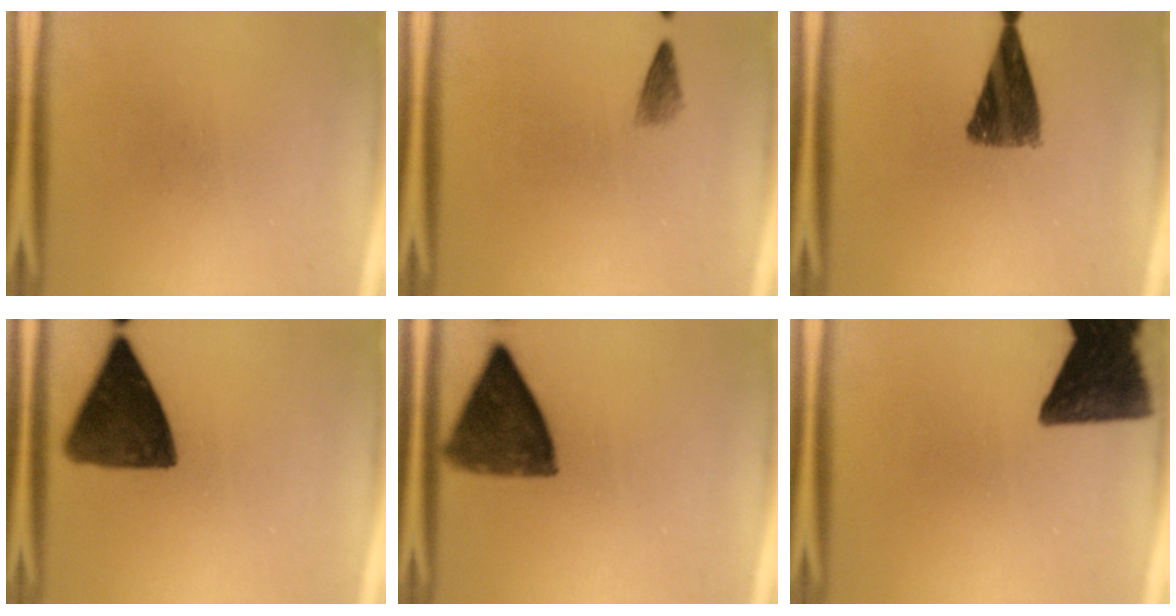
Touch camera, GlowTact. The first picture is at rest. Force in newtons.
{"total": 1.6}
{"total": 9.6}
{"total": 12.8}
{"total": 11.2}
{"total": 13.6}